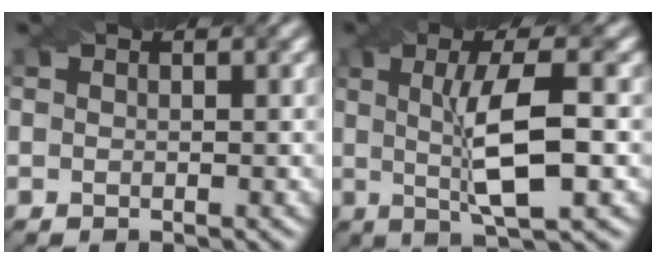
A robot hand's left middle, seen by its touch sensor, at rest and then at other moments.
{"total": 7.6, "force": [0.2, 1.7, 7.4], "torque": [-0.122, 0.005, 0.006]}